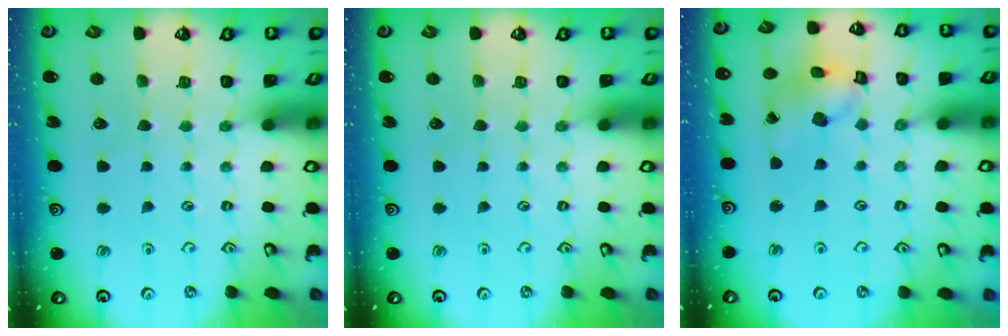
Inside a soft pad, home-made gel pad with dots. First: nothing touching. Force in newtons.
{"total": 0.0}
{"total": 11.4, "press": 11.3, "slide": 1.4}